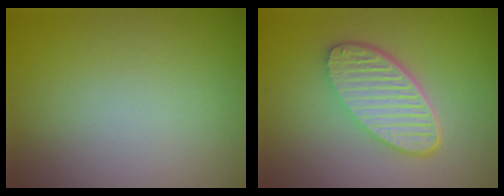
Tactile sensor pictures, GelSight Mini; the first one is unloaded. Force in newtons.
{"total": 6.1, "press": 4.4, "slide": 4.2}